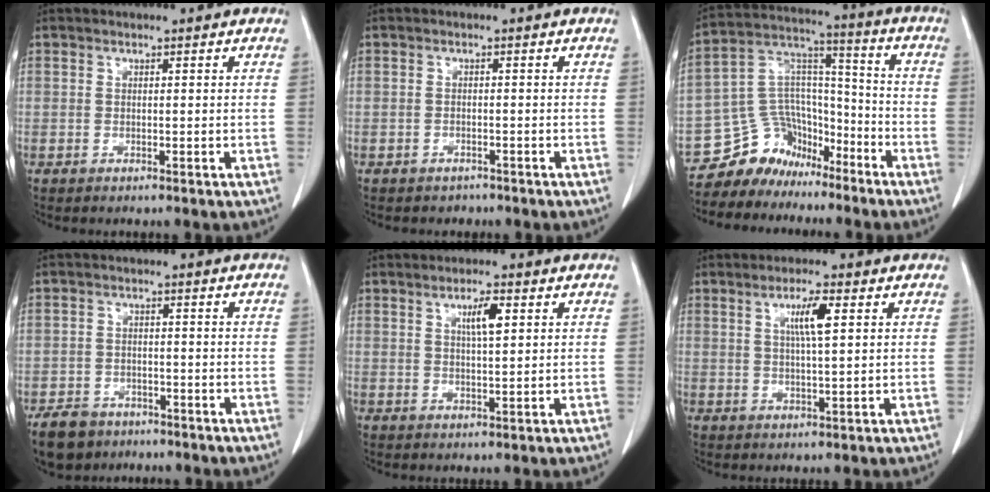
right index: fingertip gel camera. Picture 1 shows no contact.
{"total": 1.8, "force": [-1.5, 1.1, 0.0], "torque": [-0.015, 0.000, -0.021]}
{"total": 11.6, "force": [-9.3, 6.8, 1.0], "torque": [-0.027, 0.078, -0.165]}
{"total": 6.0, "force": [-4.5, 3.6, 1.6], "torque": [-0.041, -0.001, -0.075]}
{"total": 4.0, "force": [1.5, 0.6, 3.6], "torque": [-0.062, 0.001, 0.025]}
{"total": 4.8, "force": [1.6, 0.2, 4.5], "torque": [-0.081, -0.001, 0.028]}